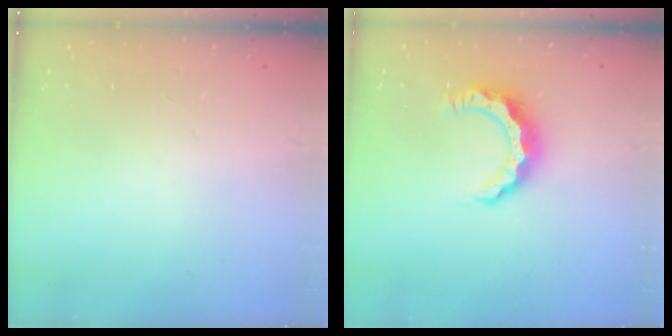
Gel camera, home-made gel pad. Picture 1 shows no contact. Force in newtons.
{"total": 8.4, "press": 8.4, "slide": 0.1}